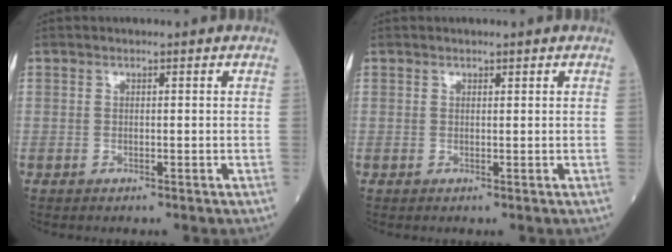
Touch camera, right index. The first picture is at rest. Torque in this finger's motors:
{"motor_torque": [-0.05, 0.02, -0.08, -0.01]}